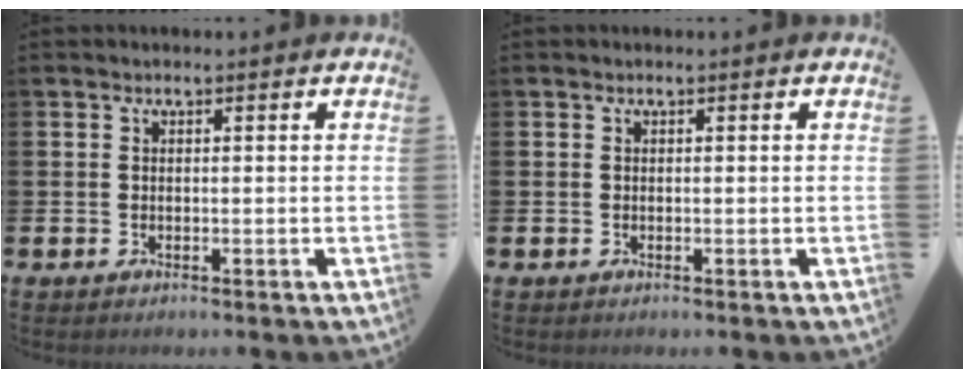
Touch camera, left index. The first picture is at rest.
{"total": 0.0}